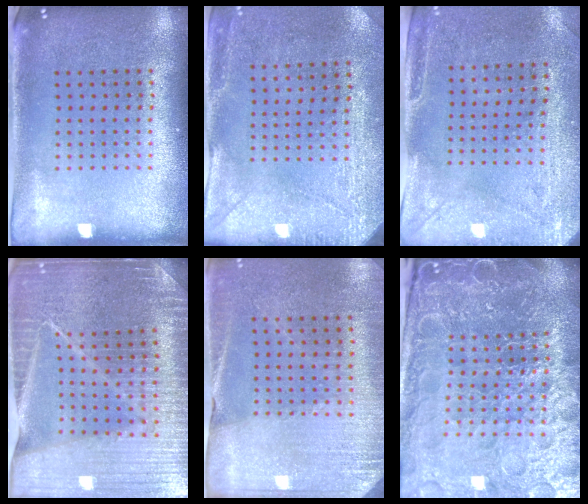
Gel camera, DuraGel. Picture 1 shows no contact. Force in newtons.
{"total": 2.9, "press": 2.4, "slide": 1.6}
{"total": 3.0, "press": 2.4, "slide": 1.8}
{"total": 4.5, "press": 4.3, "slide": 1.6}
{"total": 2.6, "press": 2.5, "slide": 0.6}
{"total": 6.6, "press": 5.8, "slide": 3.1}